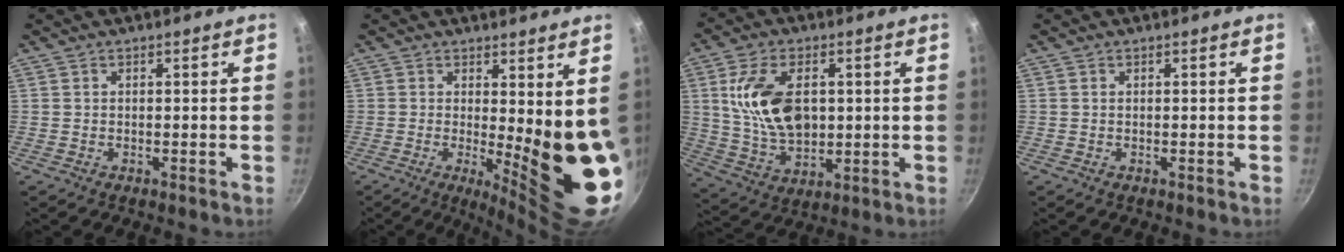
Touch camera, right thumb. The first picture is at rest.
{"total": 11.9, "force": [1.2, 2.9, 11.4], "torque": [-0.124, -0.044, 0.025]}
{"total": 14.6, "force": [2.2, 8.8, 11.4], "torque": [-0.192, -0.013, 0.048]}
{"total": 0.0}